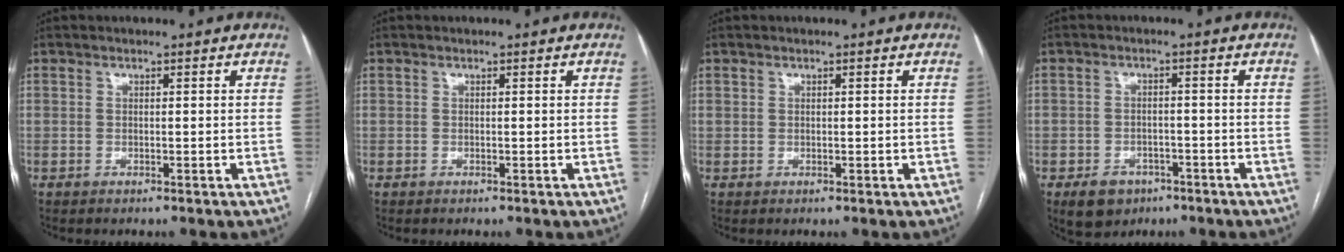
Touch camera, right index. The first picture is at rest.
{"total": 0.0}
{"total": 0.7, "force": [0.3, 0.6, 0.0], "torque": [0.006, 0.004, 0.004]}
{"total": 5.2, "force": [-3.0, 3.9, 1.8], "torque": [-0.030, 0.004, -0.038]}